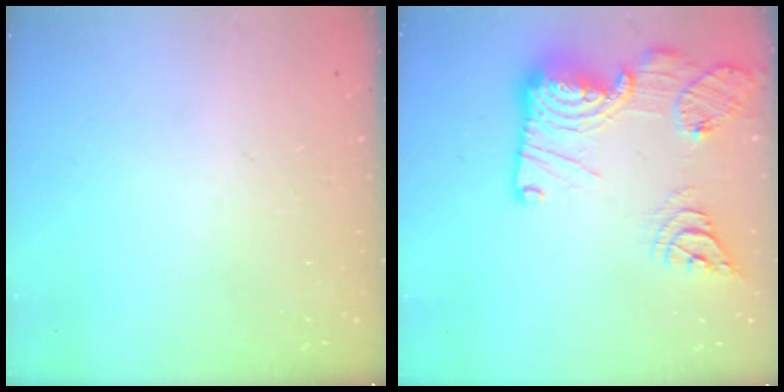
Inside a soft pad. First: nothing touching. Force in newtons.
{"total": 22.9, "press": 22.8, "slide": 2.3}